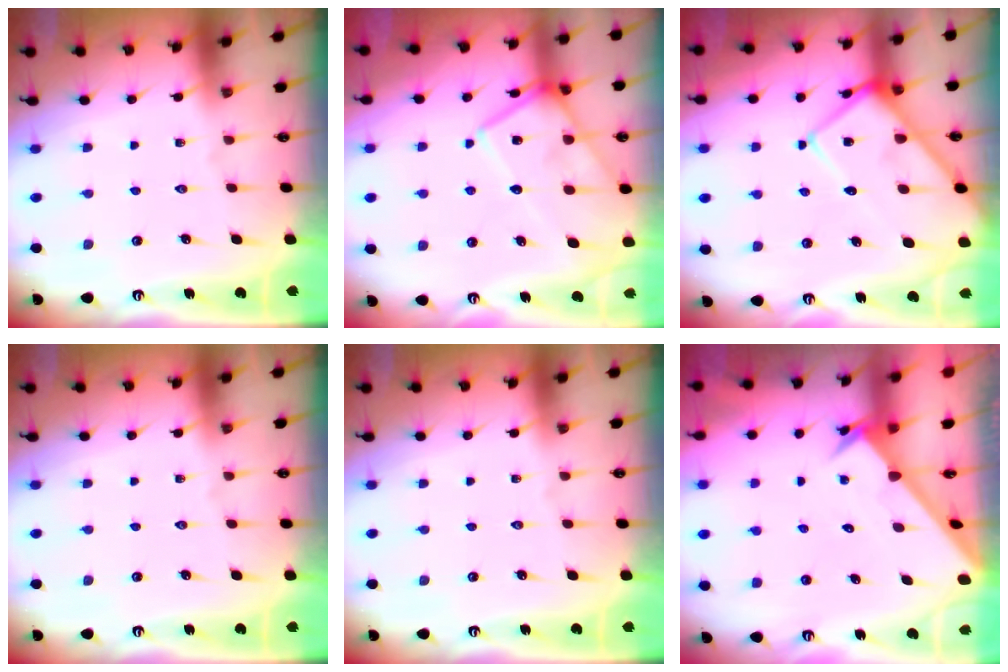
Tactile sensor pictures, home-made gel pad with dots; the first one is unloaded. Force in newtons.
{"total": 14.5, "press": 14.4, "slide": 1.2}
{"total": 12.8, "press": 12.7, "slide": 1.1}
{"total": 0.0}
{"total": 0.0}
{"total": 2.5, "press": 2.5, "slide": 0.2}